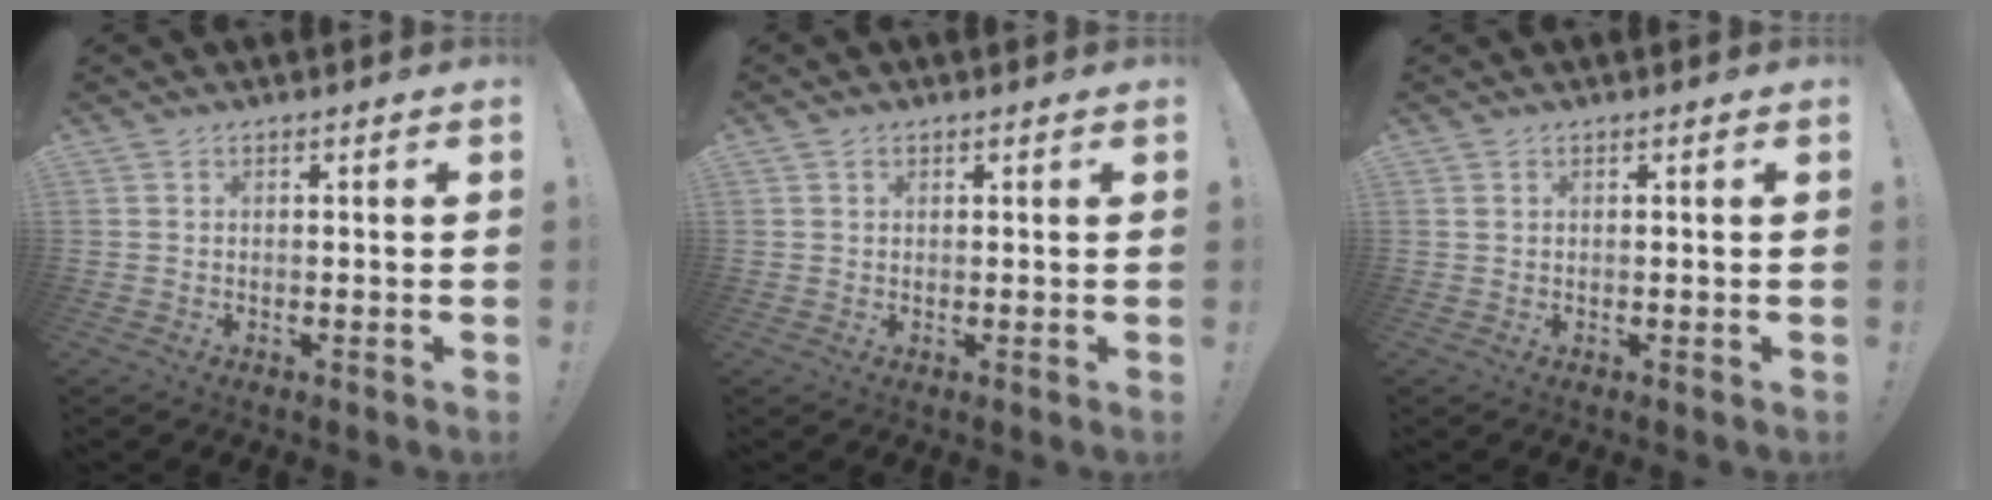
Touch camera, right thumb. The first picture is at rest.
{"total": 0.8, "force": [0.4, 0.7, 0.1], "torque": [0.003, 0.000, 0.008]}
{"total": 0.7, "force": [0.4, 0.3, 0.4], "torque": [-0.003, -0.001, 0.008]}